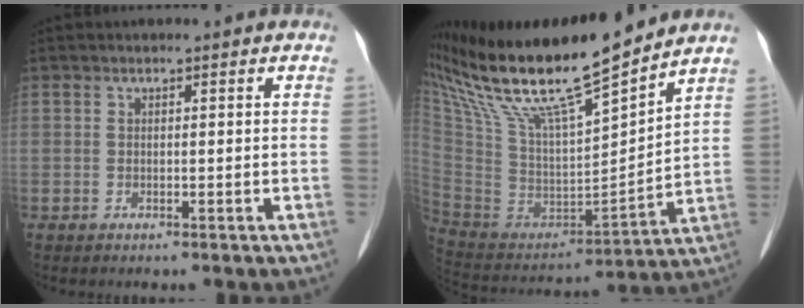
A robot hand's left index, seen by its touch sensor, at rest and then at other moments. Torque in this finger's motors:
{"motor_torque": [0.91, -1.23, 0.75, 0.21]}